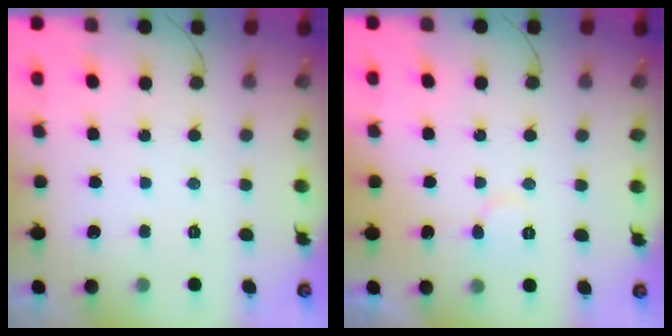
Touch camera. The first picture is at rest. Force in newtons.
{"total": 4.3, "press": 4.3, "slide": 0.5}